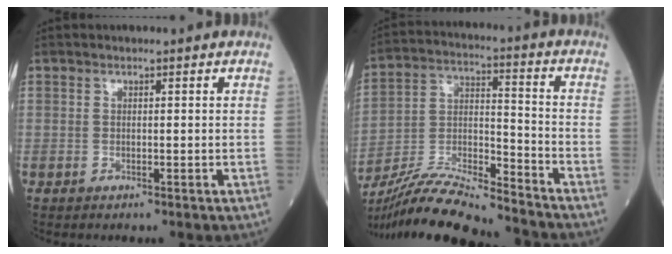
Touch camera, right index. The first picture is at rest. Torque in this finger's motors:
{"motor_torque": [0.98, -1.16, 0.36, 0.05]}